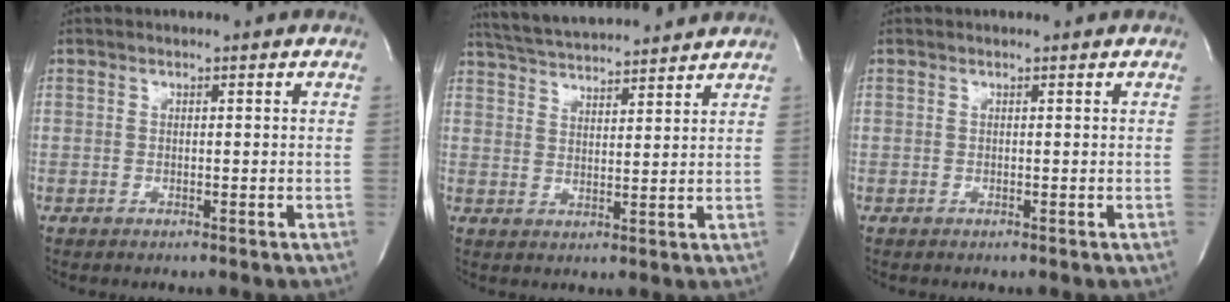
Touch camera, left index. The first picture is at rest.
{"total": 12.4, "force": [11.6, 0.9, 4.2], "torque": [-0.085, 0.020, 0.181]}
{"total": 0.0}